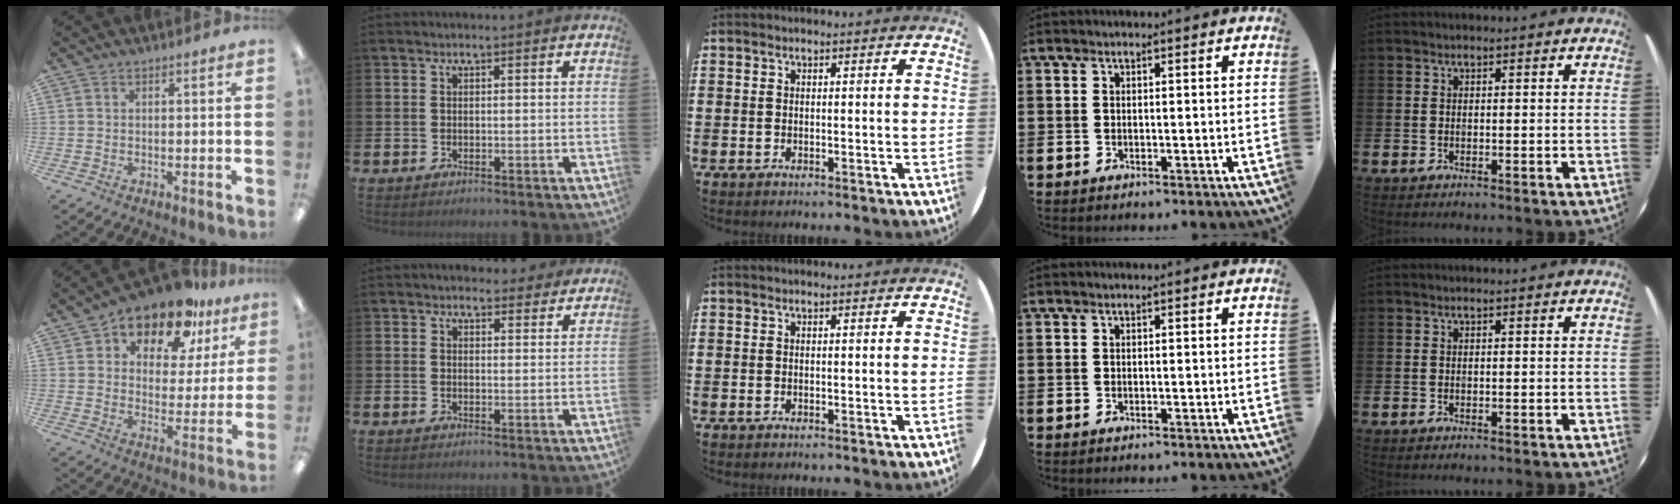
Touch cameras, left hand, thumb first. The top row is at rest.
{"thumb": {"total": 13.5, "force": [10.4, 6.2, 5.8], "torque": [-0.105, -0.067, 0.184]}, "index": {"total": 3.0, "force": [2.8, 0.9, 0.0], "torque": [0.002, -0.014, 0.051]}}